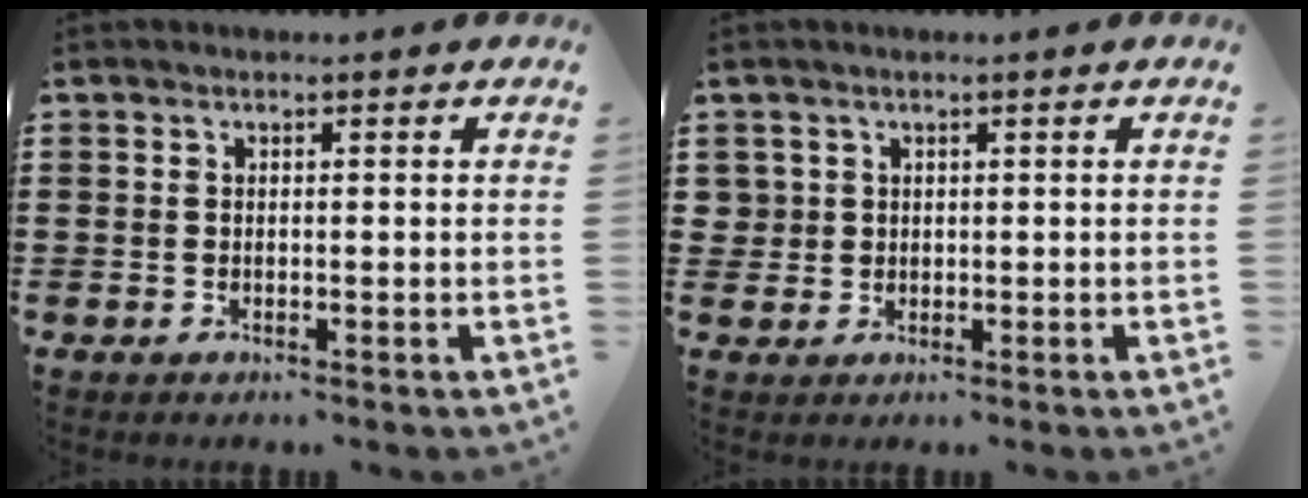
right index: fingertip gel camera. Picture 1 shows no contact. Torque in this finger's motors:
{"motor_torque": [0.12, 0.02, 0.00, 0.00]}